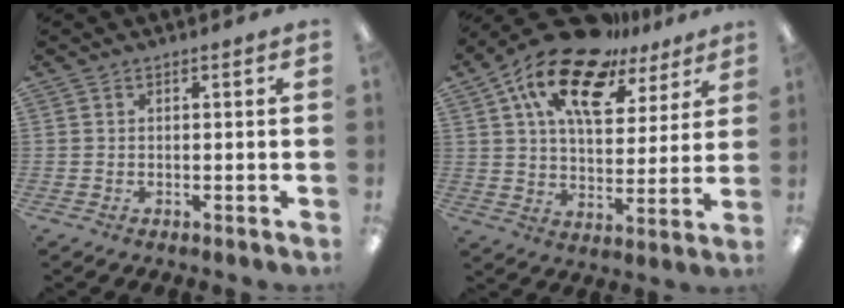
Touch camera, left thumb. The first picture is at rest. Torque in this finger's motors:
{"motor_torque": [0.47, 0.66, 1.33, -1.43, 0.40]}